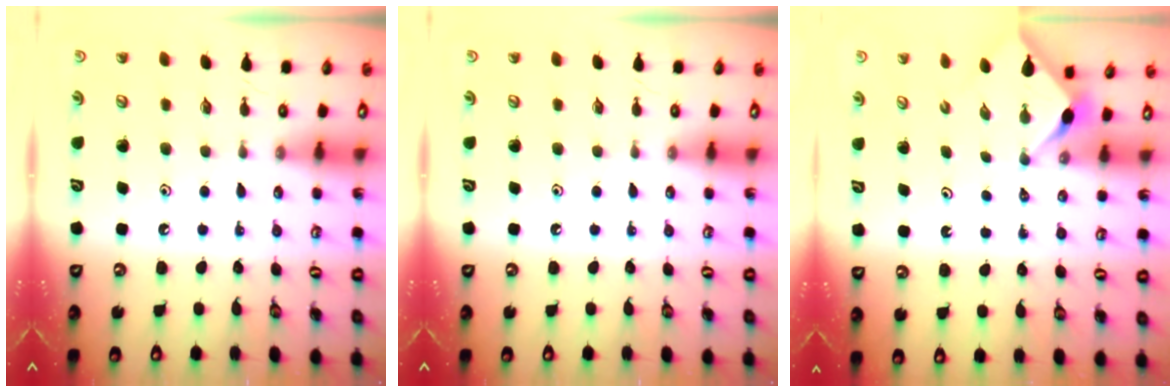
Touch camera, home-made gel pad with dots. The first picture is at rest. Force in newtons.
{"total": 0.0}
{"total": 2.9, "press": 2.8, "slide": 0.3}